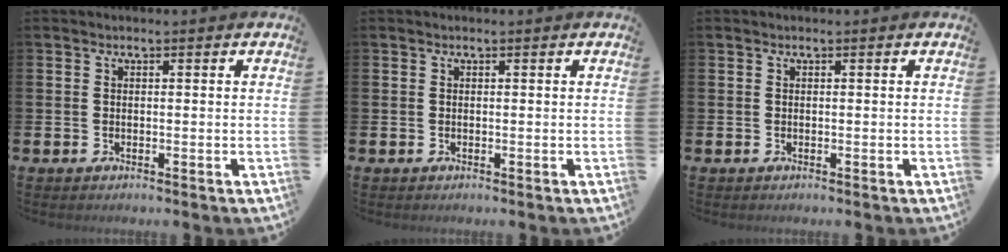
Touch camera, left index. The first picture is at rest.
{"total": 0.0}
{"total": 0.0}